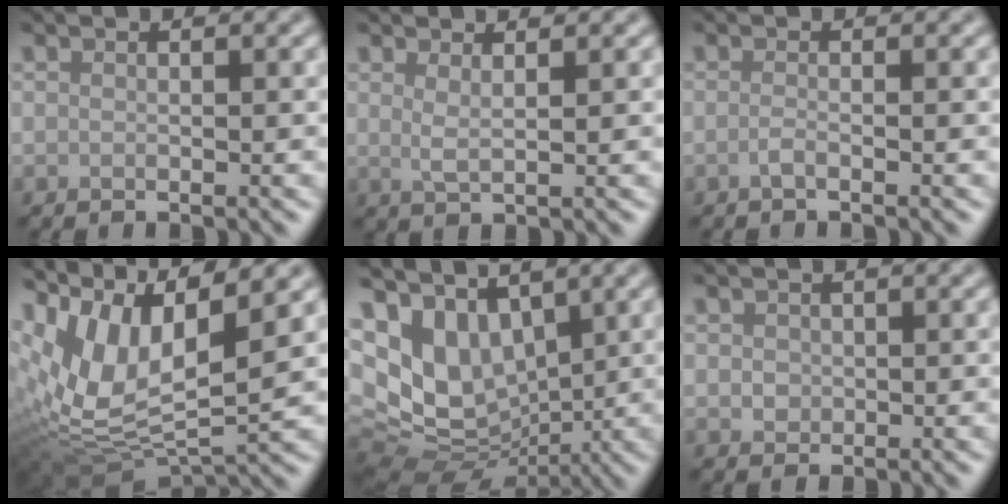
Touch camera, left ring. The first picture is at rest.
{"total": 1.5, "force": [0.7, 0.5, 1.2], "torque": [-0.019, -0.005, 0.009]}
{"total": 1.1, "force": [-0.7, 0.2, 0.8], "torque": [-0.013, 0.000, -0.019]}
{"total": 10.2, "force": [4.0, 4.3, 8.4], "torque": [-0.178, 0.007, 0.074]}
{"total": 8.6, "force": [2.3, 5.6, 6.1], "torque": [-0.115, -0.010, 0.046]}
{"total": 1.1, "force": [0.1, 1.1, 0.4], "torque": [-0.003, -0.005, 0.001]}